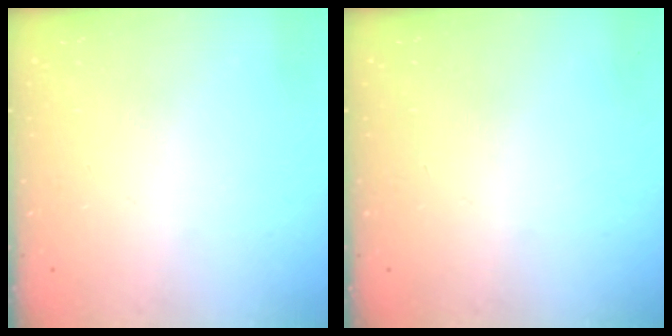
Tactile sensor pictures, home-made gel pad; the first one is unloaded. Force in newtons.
{"total": 0.0}